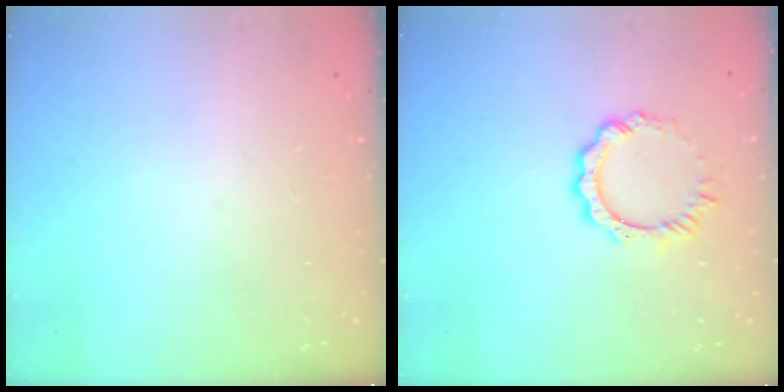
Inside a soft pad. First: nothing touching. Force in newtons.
{"total": 6.9, "press": 6.8, "slide": 0.7}